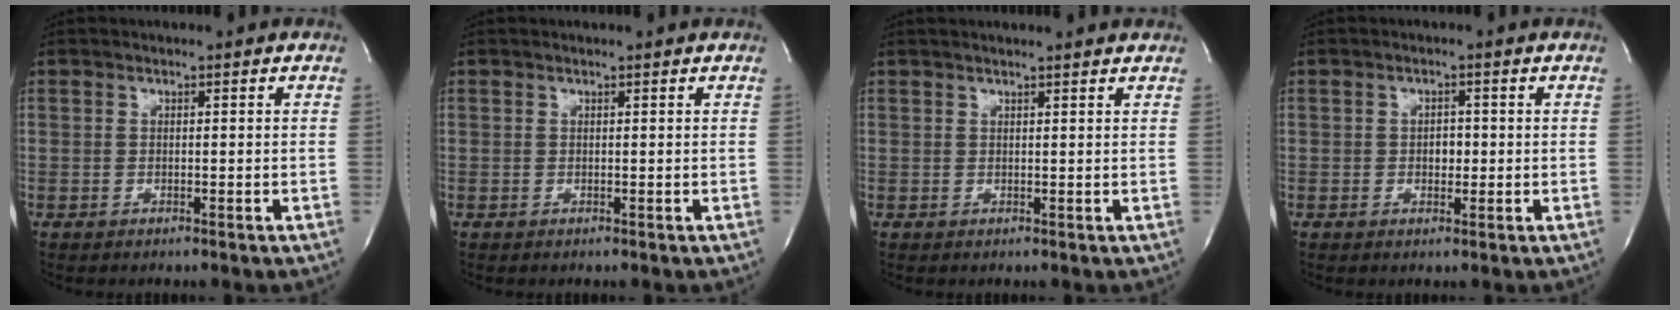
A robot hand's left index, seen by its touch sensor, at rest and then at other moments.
{"total": 0.6, "force": [0.6, -0.1, 0.1], "torque": [-0.005, 0.000, 0.008]}
{"total": 7.7, "force": [7.1, 0.5, 2.9], "torque": [-0.040, 0.023, 0.074]}
{"total": 1.9, "force": [-0.2, 1.3, 1.4], "torque": [-0.019, 0.000, -0.002]}